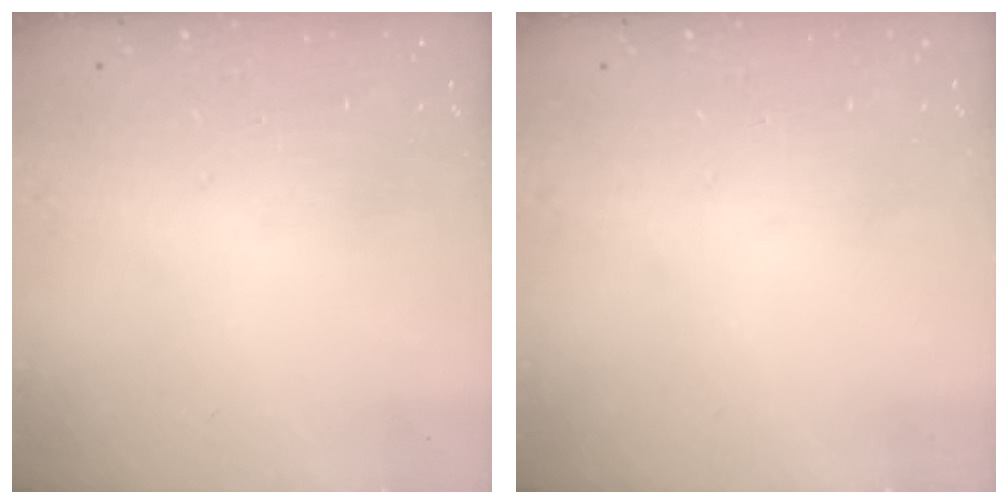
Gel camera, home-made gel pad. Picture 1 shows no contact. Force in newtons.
{"total": 0.0}